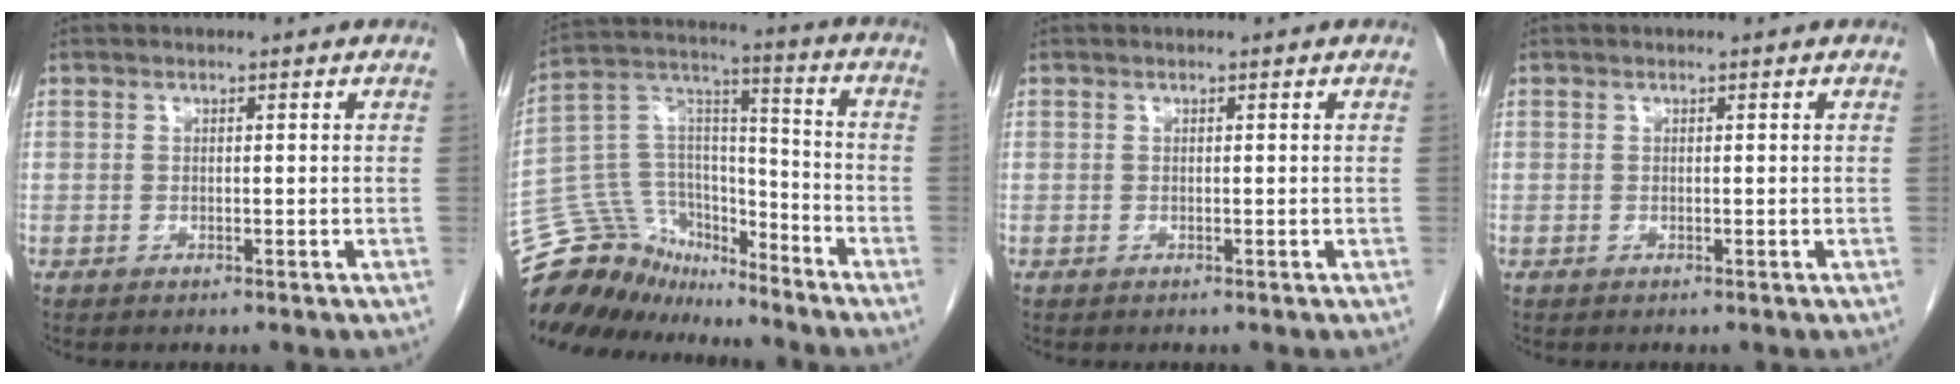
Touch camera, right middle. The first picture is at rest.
{"total": 17.1, "force": [-15.8, 5.8, 3.3], "torque": [-0.068, 0.056, -0.280]}
{"total": 0.0}
{"total": 0.0}